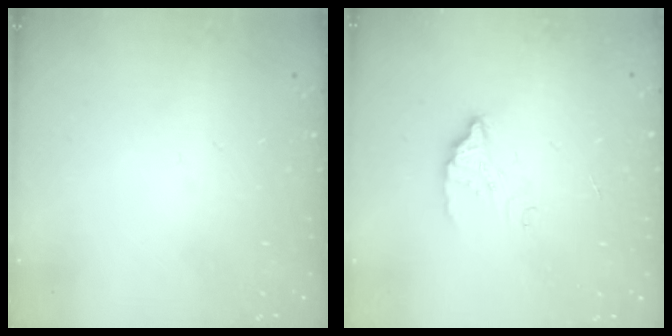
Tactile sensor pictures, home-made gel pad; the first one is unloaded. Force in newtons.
{"total": 3.0, "press": 3.0, "slide": 0.1}